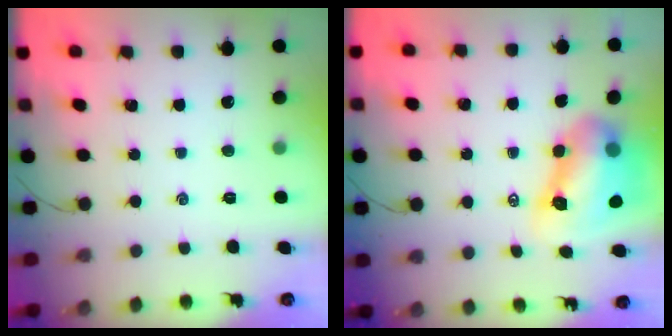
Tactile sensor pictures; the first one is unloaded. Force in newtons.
{"total": 11.9, "press": 11.4, "slide": 3.4}